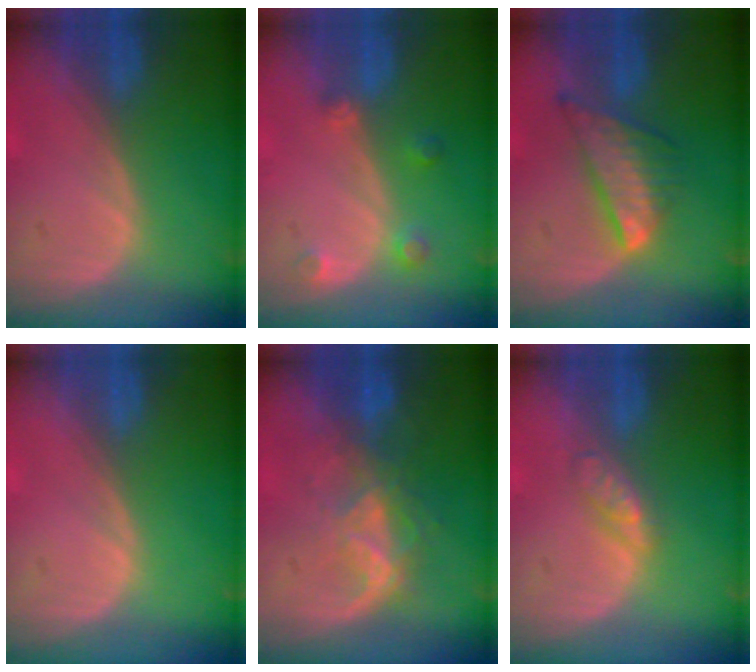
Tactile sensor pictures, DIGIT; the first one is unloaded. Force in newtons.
{"total": 2.8, "press": 2.7, "slide": 0.7}
{"total": 7.4, "press": 6.5, "slide": 3.6}
{"total": 0.0}
{"total": 6.4, "press": 5.9, "slide": 2.6}
{"total": 3.1, "press": 3.0, "slide": 0.3}